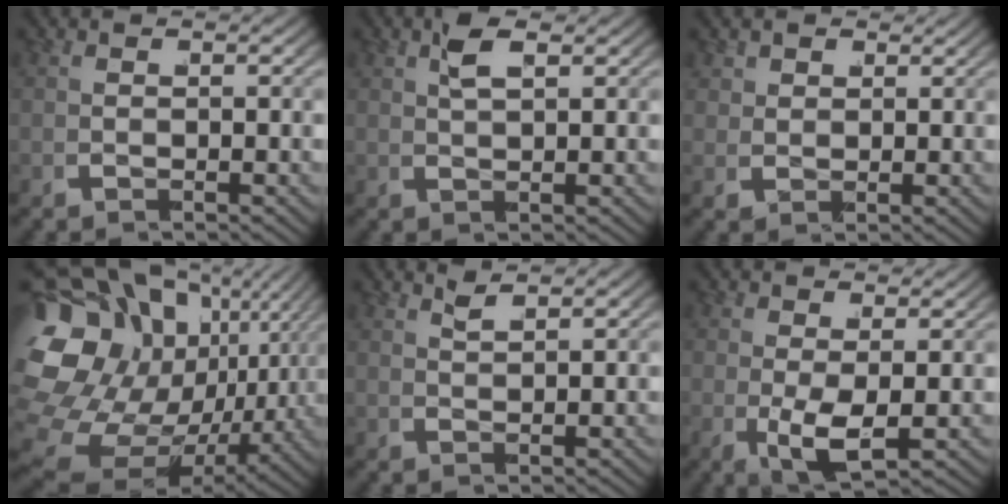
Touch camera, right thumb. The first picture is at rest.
{"total": 1.5, "force": [1.3, -0.1, 0.7], "torque": [-0.015, 0.007, 0.025]}
{"total": 1.7, "force": [1.4, 0.9, 0.2], "torque": [-0.004, -0.006, 0.025]}
{"total": 19.5, "force": [0.9, 14.6, 12.9], "torque": [-0.254, -0.035, 0.012]}
{"total": 1.5, "force": [1.4, -0.4, 0.0], "torque": [0.005, 0.006, 0.028]}
{"total": 3.4, "force": [-0.8, 1.8, 2.7], "torque": [-0.053, -0.027, -0.008]}